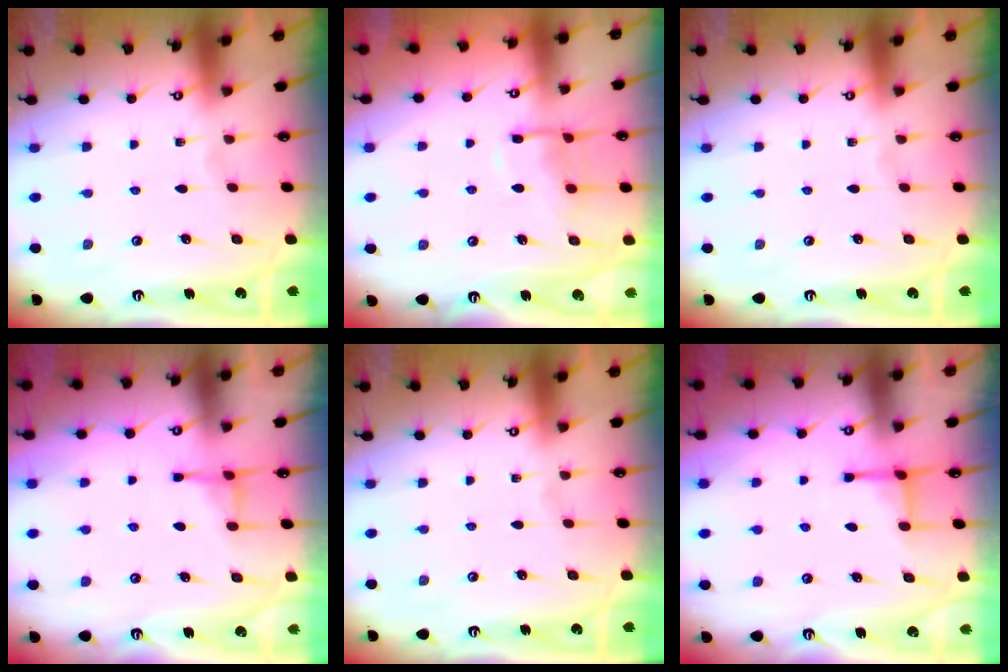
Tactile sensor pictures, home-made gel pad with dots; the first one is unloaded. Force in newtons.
{"total": 10.6, "press": 10.5, "slide": 1.1}
{"total": 0.0}
{"total": 4.6, "press": 4.6, "slide": 0.5}
{"total": 0.0}
{"total": 2.5, "press": 2.3, "slide": 0.8}